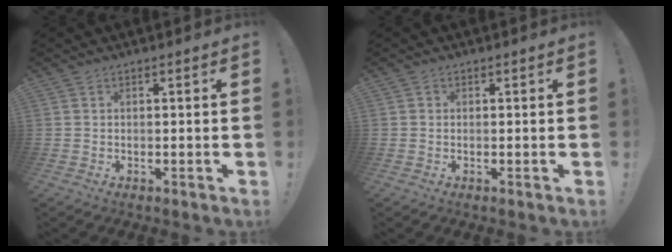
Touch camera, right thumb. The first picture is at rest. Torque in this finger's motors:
{"motor_torque": [-0.04, 0.15, 0.29, -0.18, -0.02]}